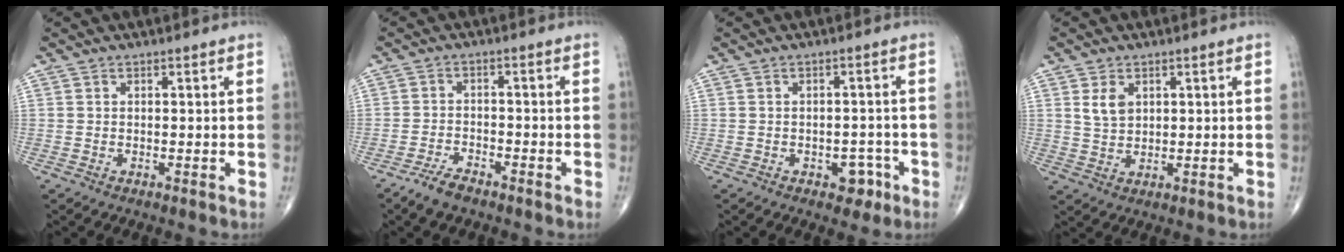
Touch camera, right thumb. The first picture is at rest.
{"total": 4.2, "force": [-3.4, 1.3, 2.1], "torque": [-0.045, 0.011, -0.066]}
{"total": 3.8, "force": [-1.9, 2.5, 2.1], "torque": [-0.003, 0.016, -0.023]}
{"total": 4.0, "force": [1.6, 2.7, 2.6], "torque": [-0.039, -0.010, 0.036]}